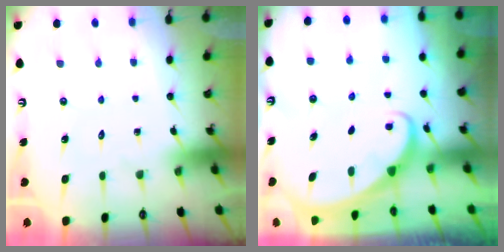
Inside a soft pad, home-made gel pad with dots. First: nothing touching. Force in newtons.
{"total": 1.6, "press": 1.6, "slide": 0.1}